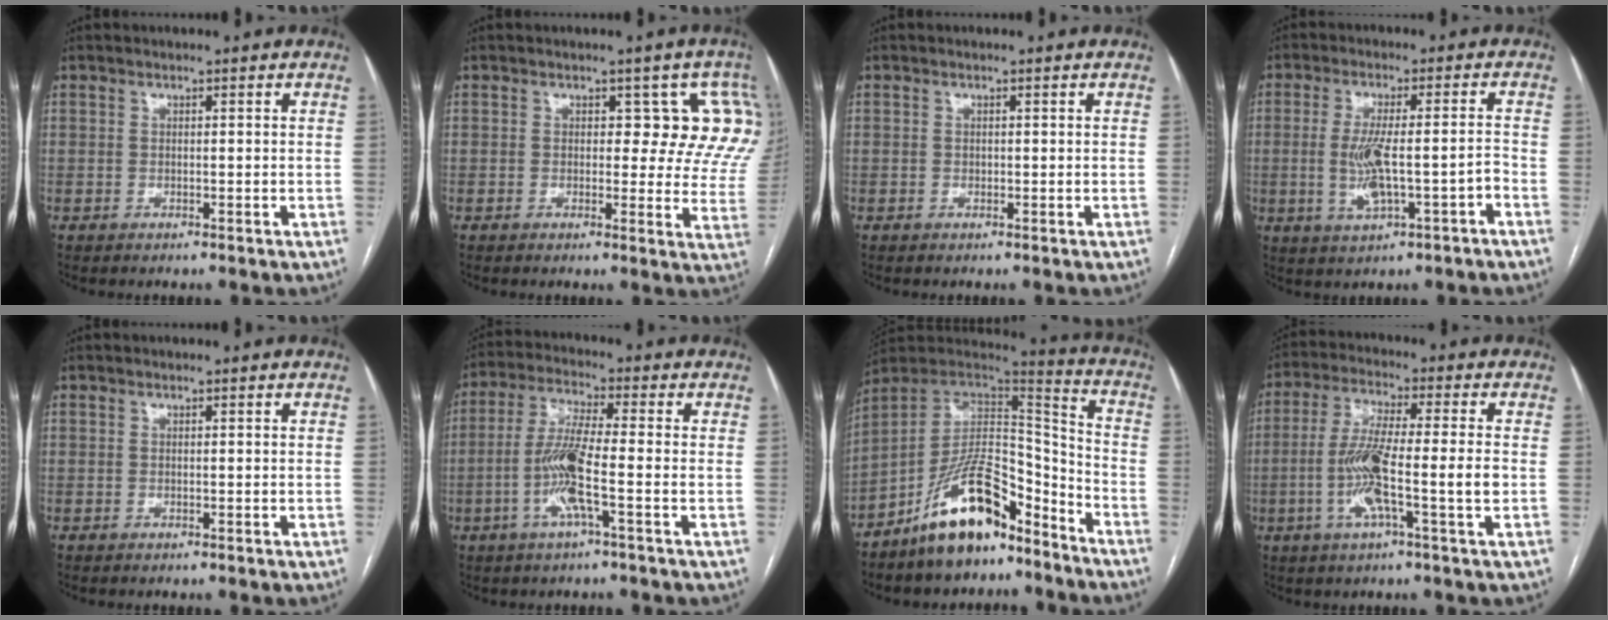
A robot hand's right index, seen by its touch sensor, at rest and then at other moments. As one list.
[{"total": 8.6, "force": [3.7, 4.6, 6.2], "torque": [-0.047, 0.003, 0.020]}, {"total": 0.0}, {"total": 8.2, "force": [-2.3, 1.5, 7.7], "torque": [-0.149, 0.010, -0.032]}, {"total": 0.0}, {"total": 8.6, "force": [-2.4, 0.0, 8.2], "torque": [-0.170, -0.002, -0.053]}, {"total": 16.1, "force": [-12.1, 3.4, 10.1], "torque": [-0.182, 0.026, -0.215]}, {"total": 10.5, "force": [-2.2, 0.0, 10.2], "torque": [-0.199, 0.000, -0.048]}]